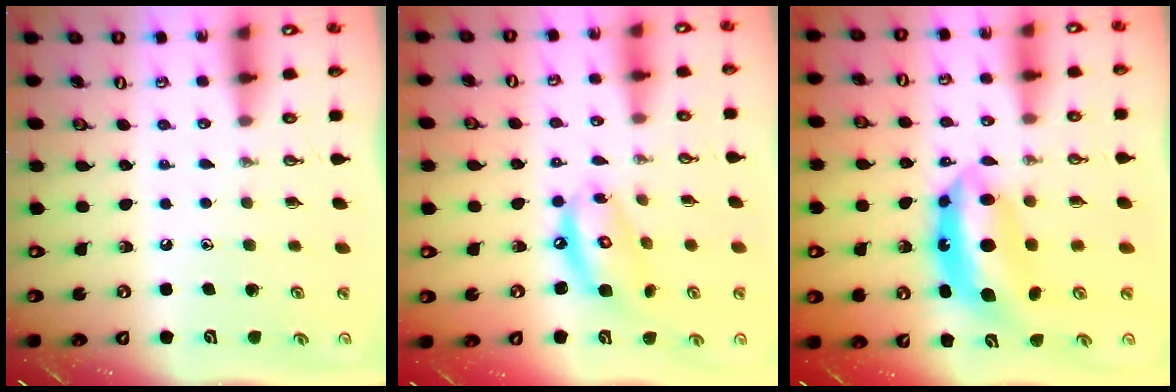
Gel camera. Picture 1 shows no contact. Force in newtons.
{"total": 10.7, "press": 10.6, "slide": 1.1}
{"total": 10.5, "press": 10.4, "slide": 0.7}